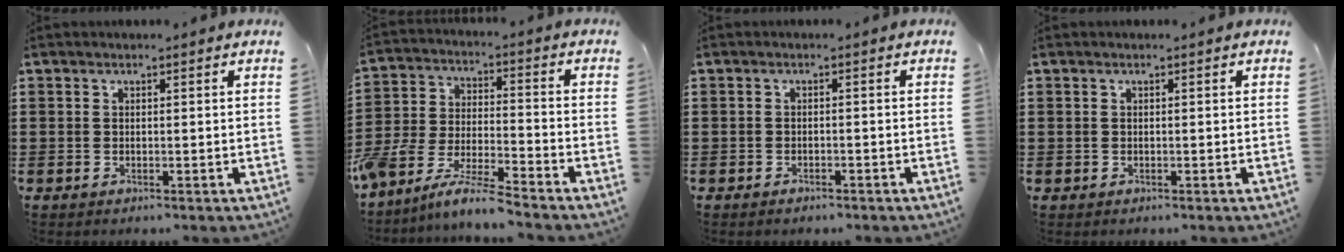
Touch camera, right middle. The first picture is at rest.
{"total": 7.8, "force": [-7.6, -0.1, 1.9], "torque": [-0.048, -0.004, -0.155]}
{"total": 1.1, "force": [-1.0, 0.3, 0.1], "torque": [-0.006, -0.001, -0.021]}
{"total": 0.0}